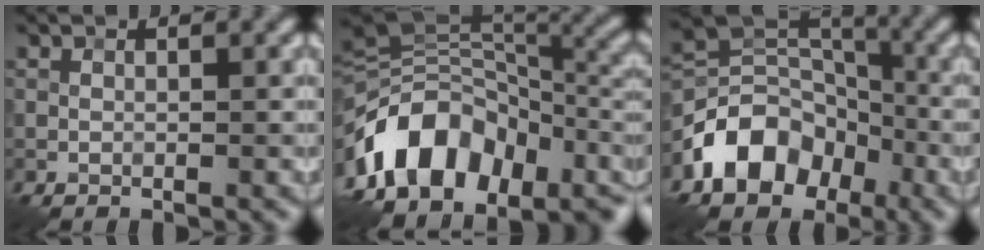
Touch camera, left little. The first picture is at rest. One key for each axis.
{"total": 13.4, "fx": -4.9, "fy": 8.6, "fz": 9.0, "tx": -0.171, "ty": 0.016, "tz": -0.093}
{"total": 8.0, "fx": -4.1, "fy": 5.6, "fz": 3.9, "tx": -0.061, "ty": -0.001, "tz": -0.081}